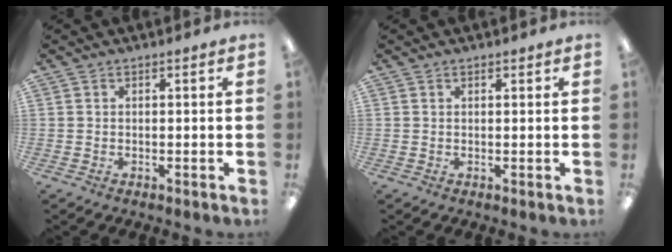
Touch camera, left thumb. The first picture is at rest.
{"total": 0.6, "force": [0.4, 0.3, 0.2], "torque": [0.003, -0.002, 0.006]}